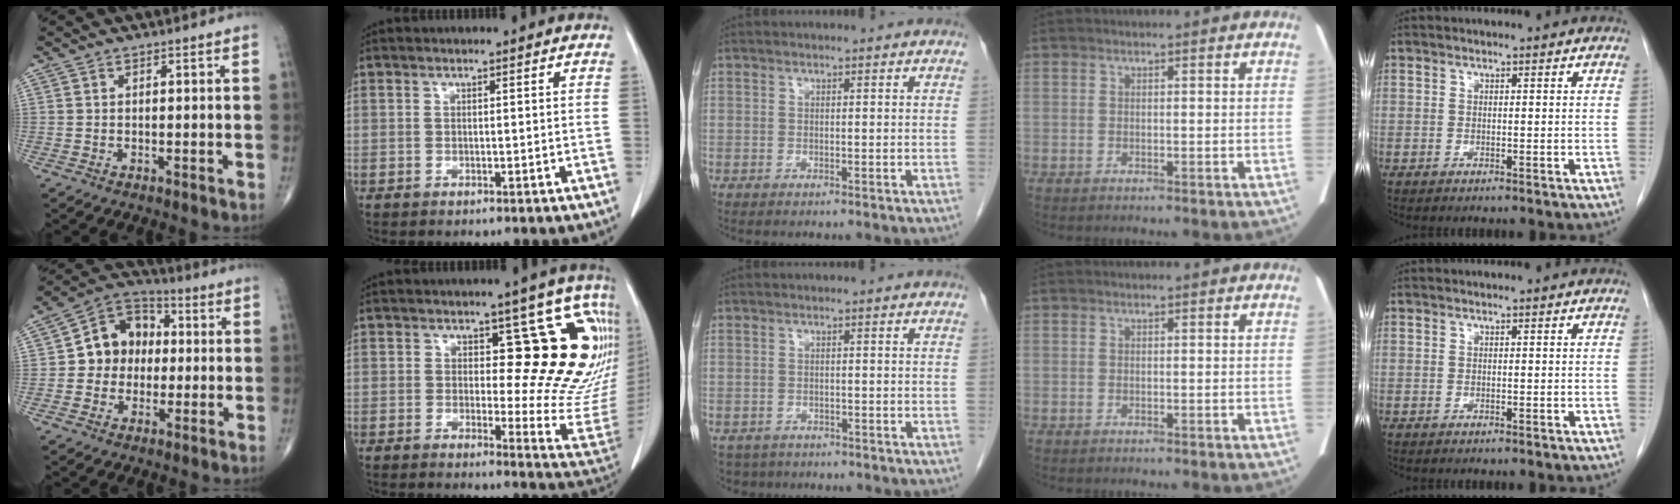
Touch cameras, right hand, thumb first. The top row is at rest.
{"thumb": {"total": 11.4, "force": [0.1, 9.6, 6.1], "torque": [-0.059, 0.029, -0.010]}, "index": {"total": 18.0, "force": [6.8, 6.9, 15.2], "torque": [-0.153, -0.009, 0.079]}, "middle": {"total": 4.0, "force": [-3.2, 2.4, 0.1], "torque": [0.002, 0.000, -0.050]}}